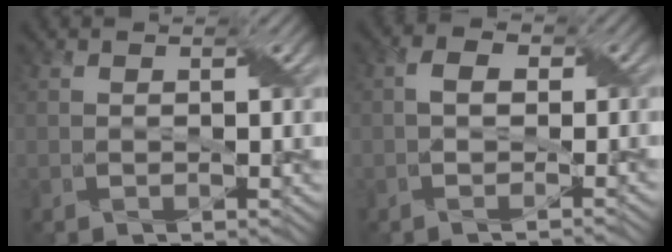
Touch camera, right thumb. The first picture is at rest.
{"total": 2.8, "force": [-0.9, 1.5, 2.2], "torque": [-0.036, 0.004, -0.013]}